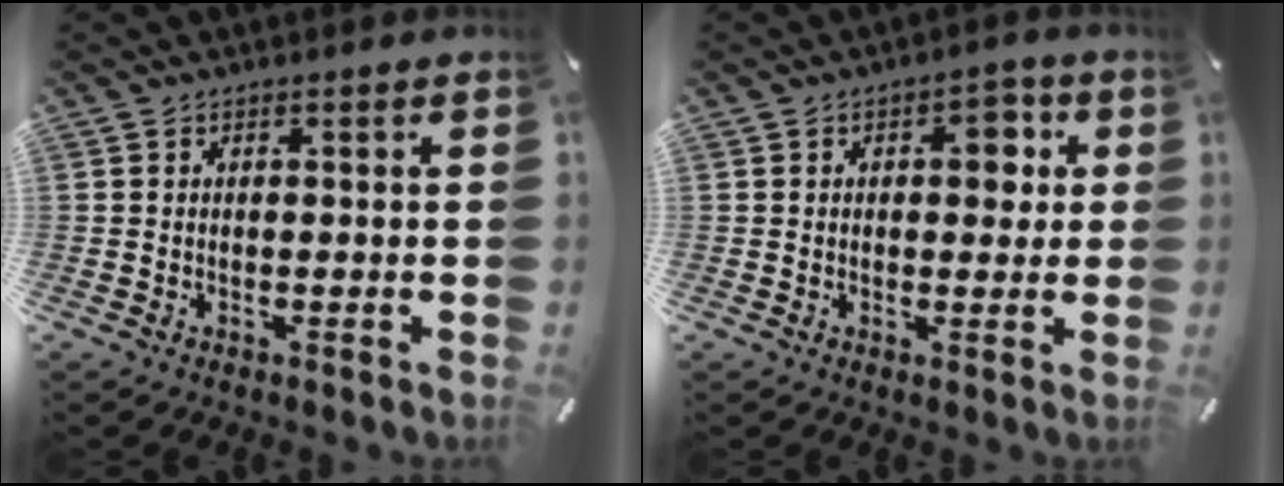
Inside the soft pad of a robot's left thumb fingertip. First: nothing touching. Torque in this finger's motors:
{"motor_torque": [1.36, 1.33, 0.56, -0.56, 0.22]}